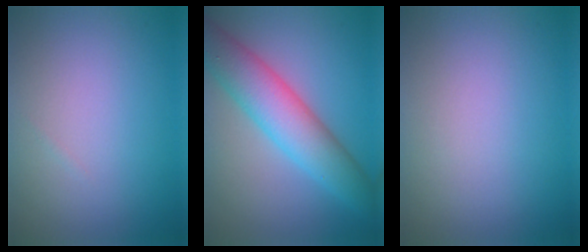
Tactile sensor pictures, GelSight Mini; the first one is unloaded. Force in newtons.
{"total": 7.0, "press": 7.0, "slide": 0.2}
{"total": 0.0}